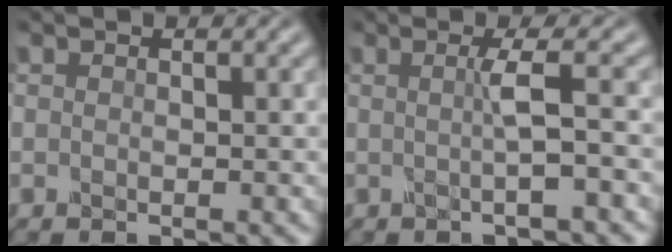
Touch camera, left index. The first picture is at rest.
{"total": 2.6, "force": [0.0, 0.1, 2.6], "torque": [-0.044, 0.001, -0.006]}